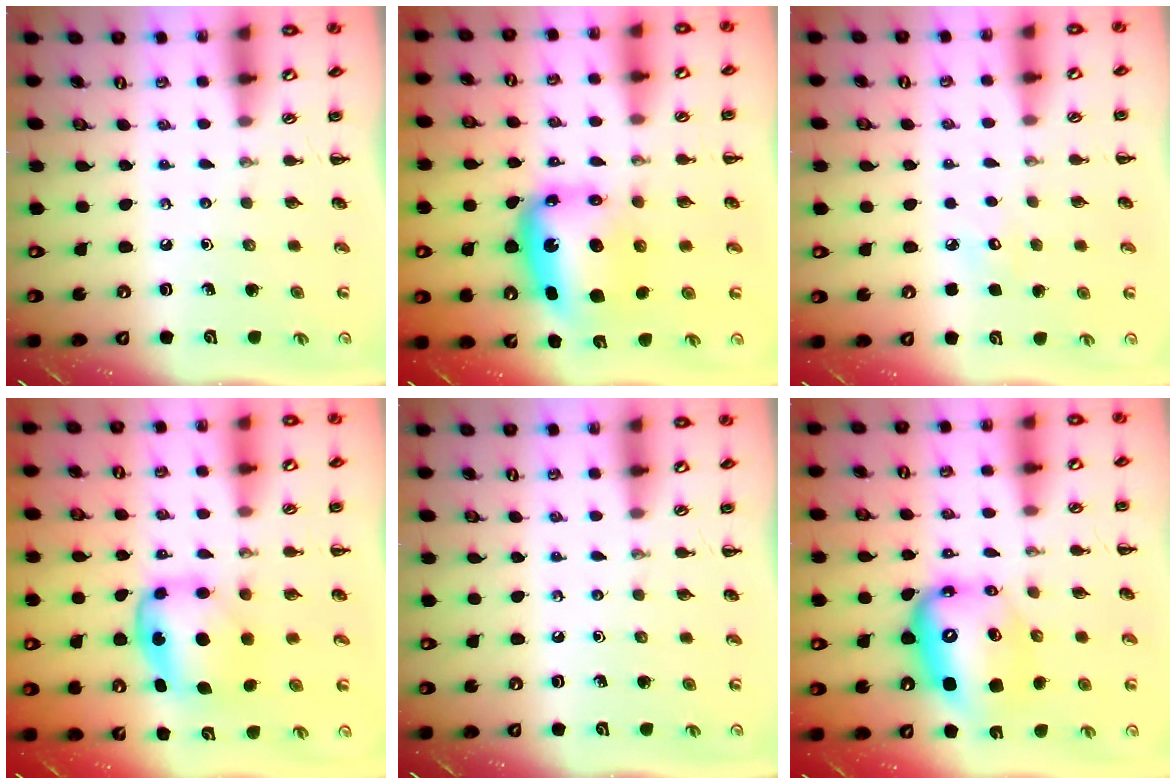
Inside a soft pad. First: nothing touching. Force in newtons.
{"total": 10.3, "press": 9.9, "slide": 3.0}
{"total": 4.2, "press": 4.0, "slide": 1.1}
{"total": 5.8, "press": 5.8, "slide": 0.8}
{"total": 0.0}
{"total": 13.7, "press": 13.2, "slide": 3.7}